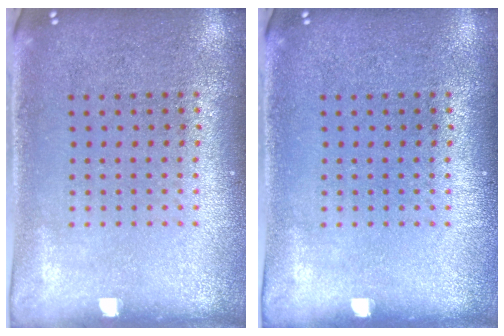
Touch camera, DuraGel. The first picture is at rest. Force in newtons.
{"total": 0.0}